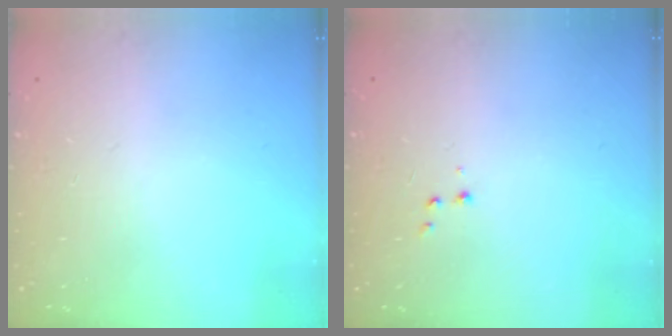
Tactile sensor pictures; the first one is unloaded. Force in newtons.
{"total": 2.6, "press": 2.5, "slide": 0.6}